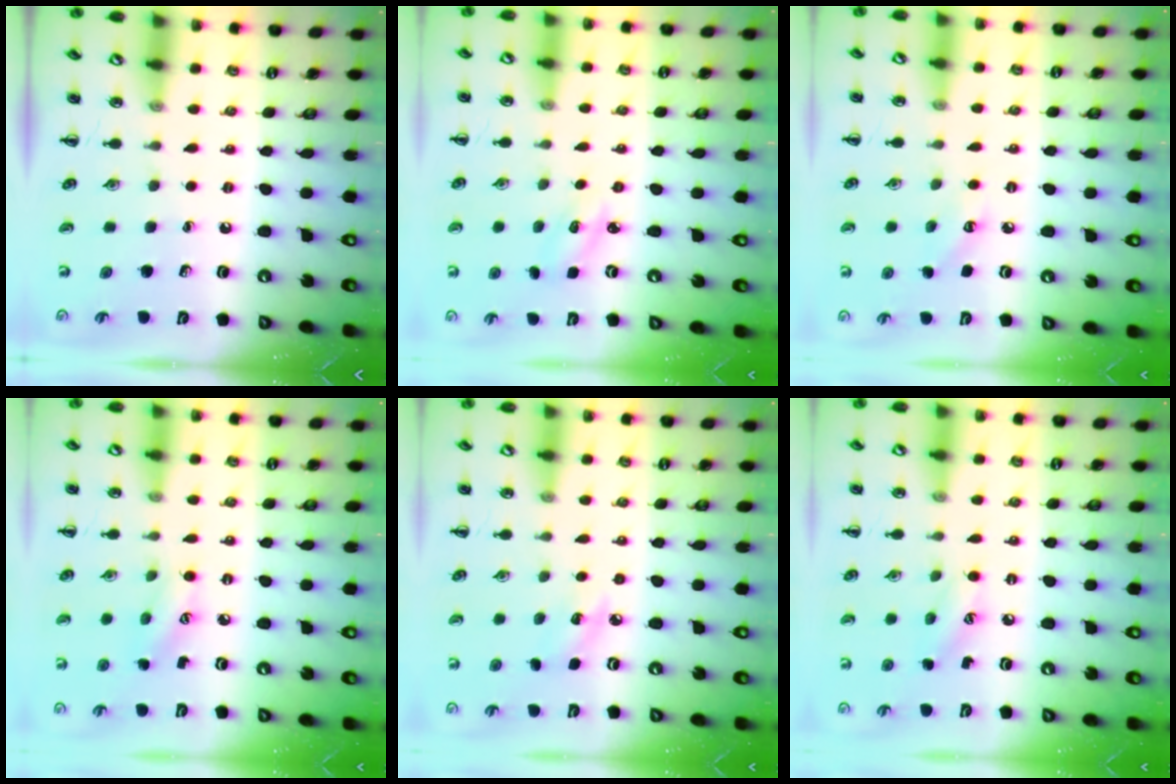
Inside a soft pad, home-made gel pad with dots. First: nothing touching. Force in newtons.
{"total": 3.0, "press": 2.9, "slide": 0.9}
{"total": 4.7, "press": 4.5, "slide": 1.2}
{"total": 6.2, "press": 6.1, "slide": 1.1}
{"total": 5.8, "press": 5.6, "slide": 1.5}
{"total": 7.7, "press": 7.5, "slide": 2.0}